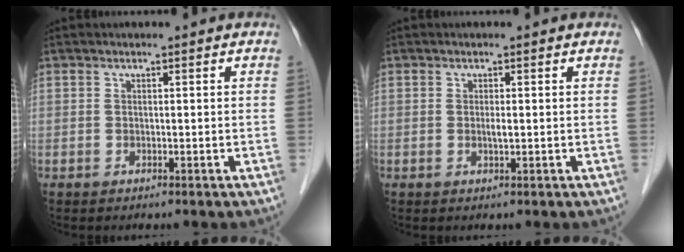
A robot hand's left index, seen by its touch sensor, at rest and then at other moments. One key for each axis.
{"total": 0.9, "fx": 0.0, "fy": 0.1, "fz": 0.9, "tx": -0.018, "ty": -0.003, "tz": -0.001}